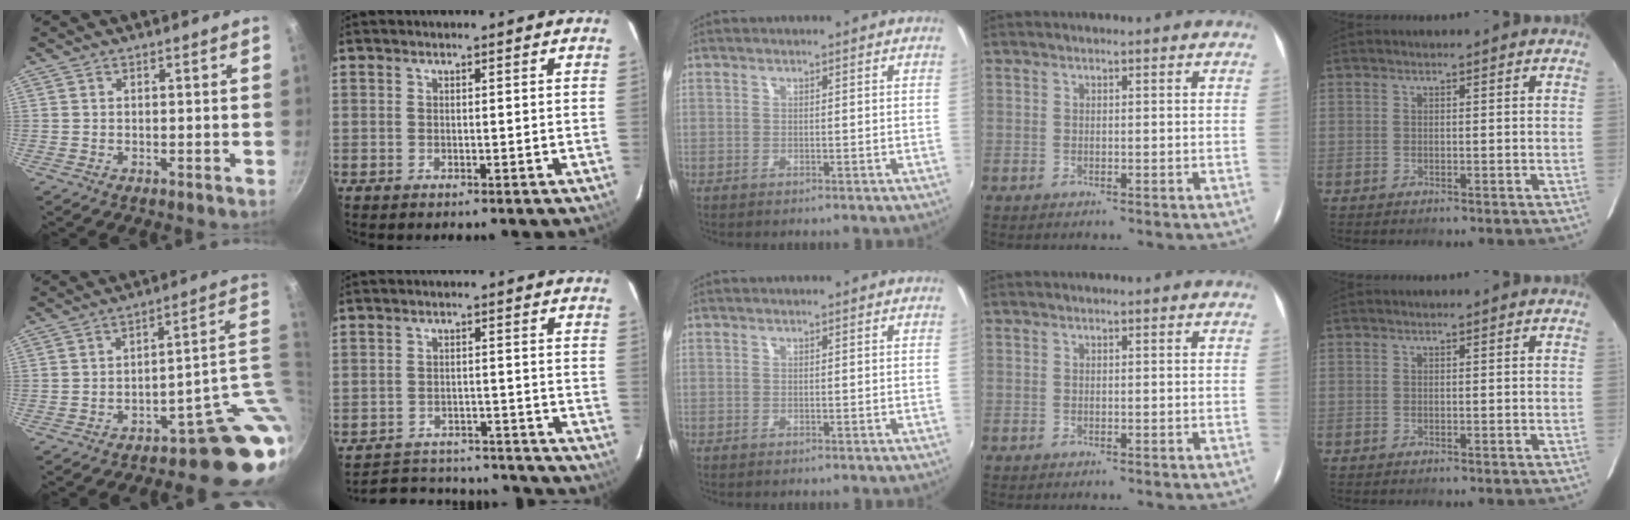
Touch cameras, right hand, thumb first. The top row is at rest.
{"thumb": {"total": 12.5, "force": [-2.8, 4.8, 11.2], "torque": [-0.071, 0.035, -0.040]}, "index": {"total": 16.2, "force": [-14.5, 5.9, 3.9], "torque": [-0.089, 0.035, -0.175]}}